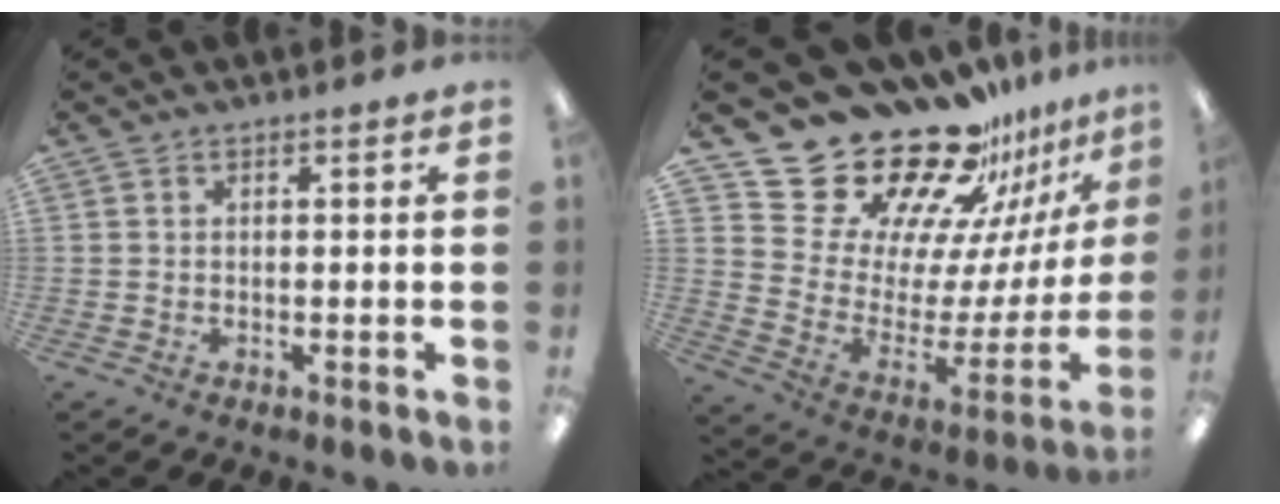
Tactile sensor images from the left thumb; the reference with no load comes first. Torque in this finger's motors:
{"motor_torque": [0.80, 0.84, 0.97, -1.80, 0.11]}